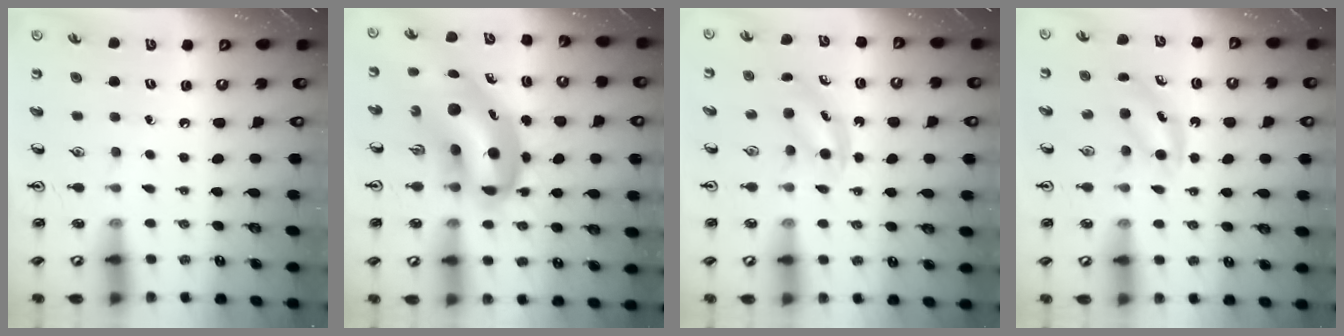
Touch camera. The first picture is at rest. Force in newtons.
{"total": 11.4, "press": 10.9, "slide": 3.2}
{"total": 3.8, "press": 3.8, "slide": 0.7}
{"total": 4.0, "press": 3.9, "slide": 0.9}